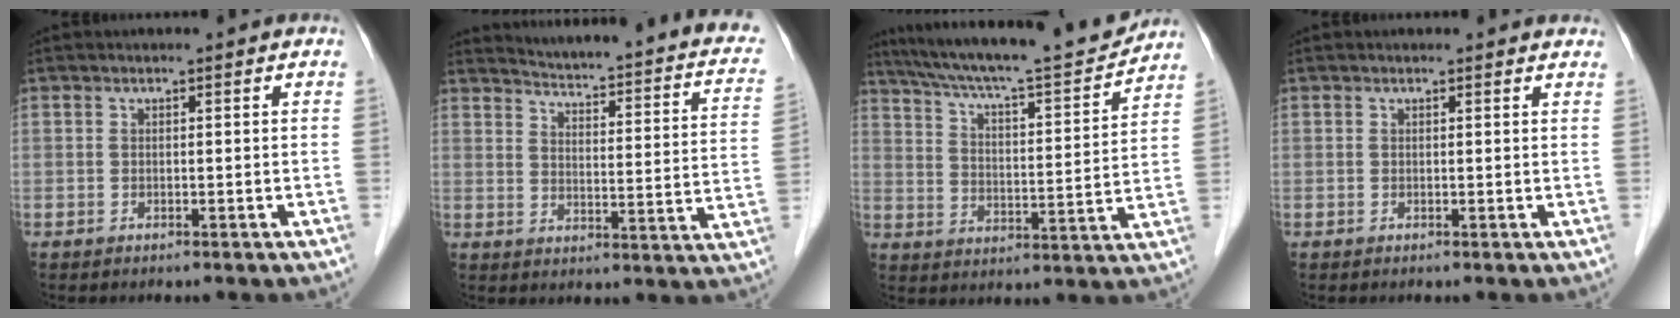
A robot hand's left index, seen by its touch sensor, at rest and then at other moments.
{"total": 20.7, "force": [17.3, 3.9, 10.7], "torque": [-0.137, -0.031, 0.192]}
{"total": 19.4, "force": [17.7, 0.7, 8.1], "torque": [-0.139, -0.010, 0.263]}
{"total": 2.9, "force": [2.8, 0.7, 0.5], "torque": [-0.008, 0.009, 0.019]}